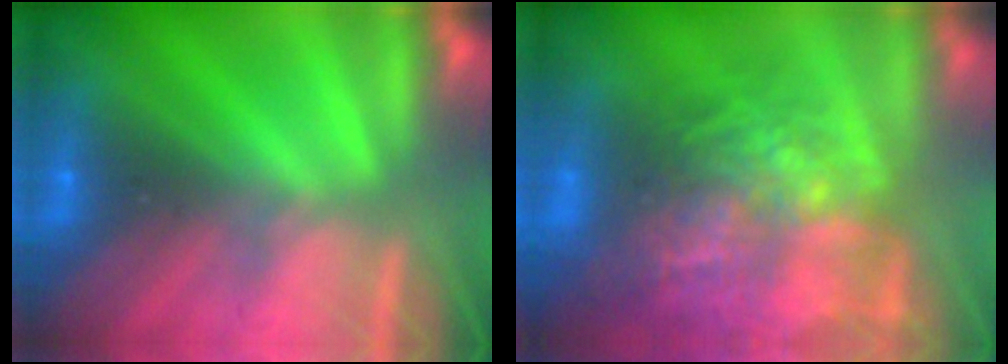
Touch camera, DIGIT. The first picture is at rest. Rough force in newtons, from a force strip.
{"total": 11.8}